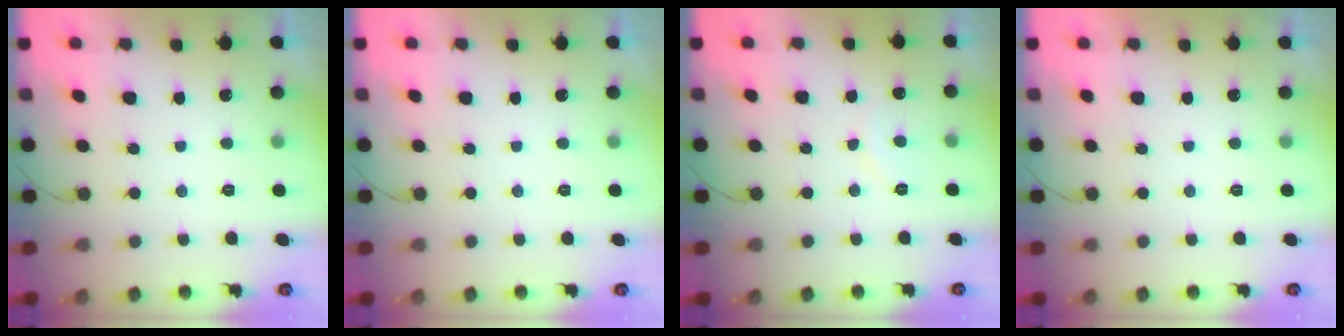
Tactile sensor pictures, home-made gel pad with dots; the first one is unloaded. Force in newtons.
{"total": 0.0}
{"total": 6.1, "press": 6.1, "slide": 0.5}
{"total": 1.7, "press": 1.7, "slide": 0.1}